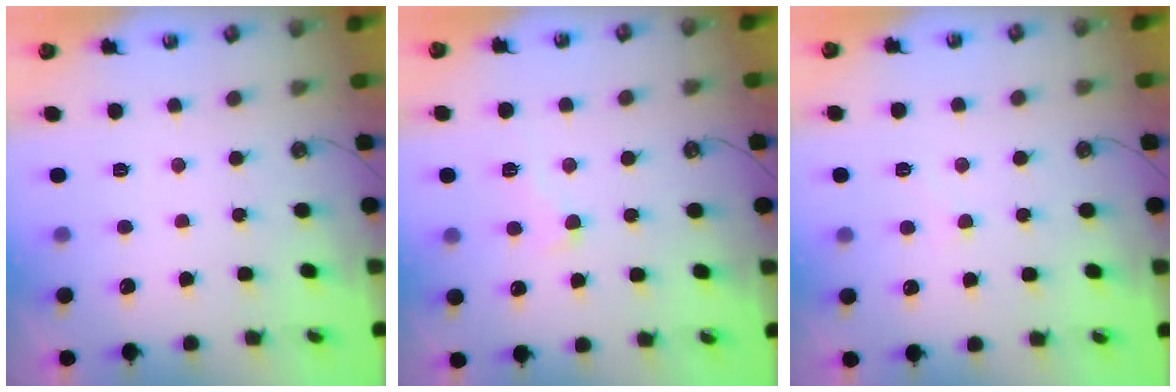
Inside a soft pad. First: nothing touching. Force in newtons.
{"total": 0.8, "press": 0.5, "slide": 0.6}
{"total": 1.9, "press": 1.8, "slide": 0.5}